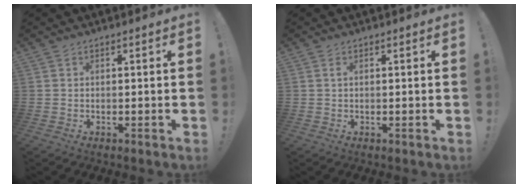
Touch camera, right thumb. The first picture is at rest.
{"total": 0.7, "force": [0.1, 0.3, 0.6], "torque": [-0.012, 0.003, 0.002]}